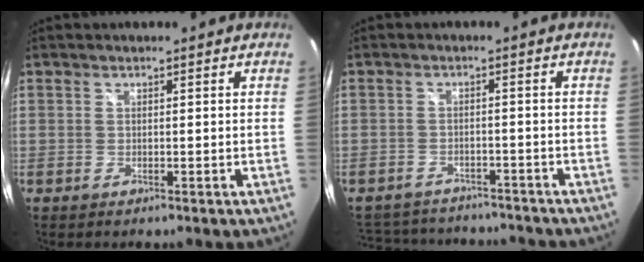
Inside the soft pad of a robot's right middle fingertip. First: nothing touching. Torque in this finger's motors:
{"motor_torque": [0.43, -1.59, -0.01, -0.01]}